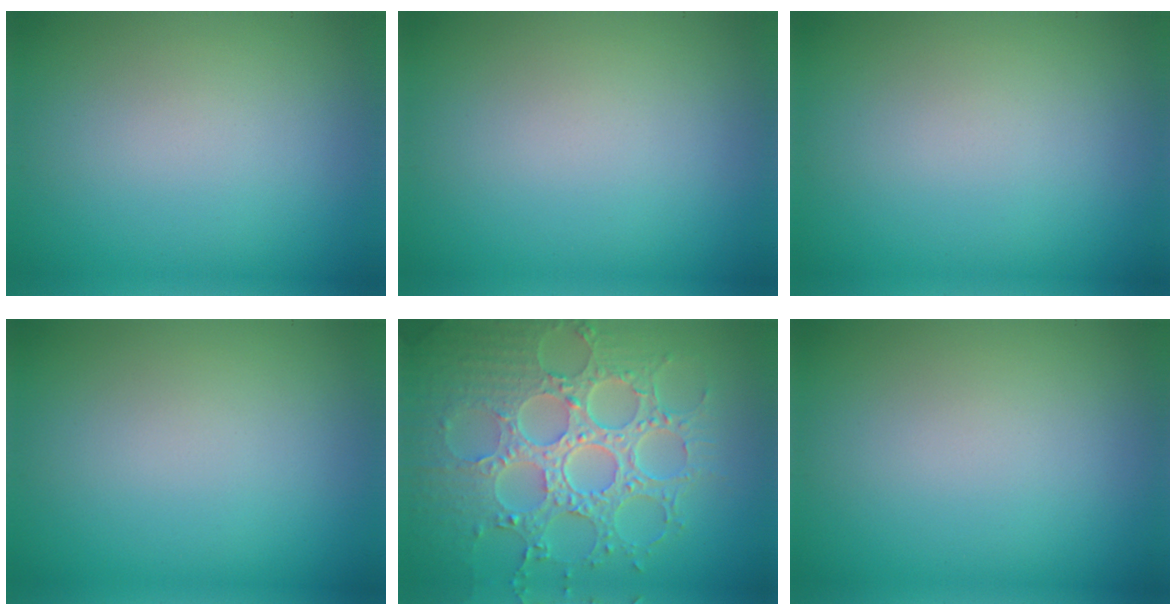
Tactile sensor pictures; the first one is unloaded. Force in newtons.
{"total": 0.0}
{"total": 0.0}
{"total": 0.0}
{"total": 8.9, "press": 6.5, "slide": 6.1}
{"total": 0.0}